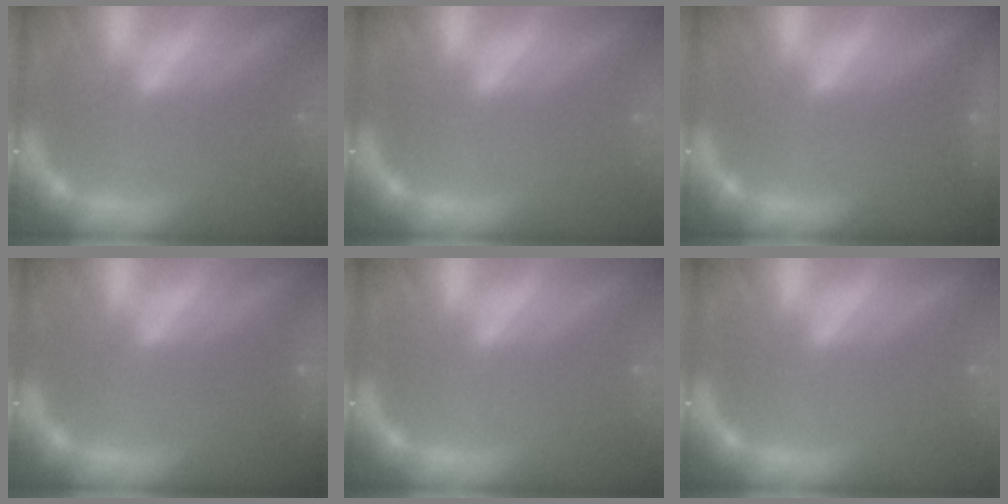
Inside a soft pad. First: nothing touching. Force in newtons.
{"total": 0.0}
{"total": 3.5}
{"total": 4.5}
{"total": 0.0}
{"total": 0.0}